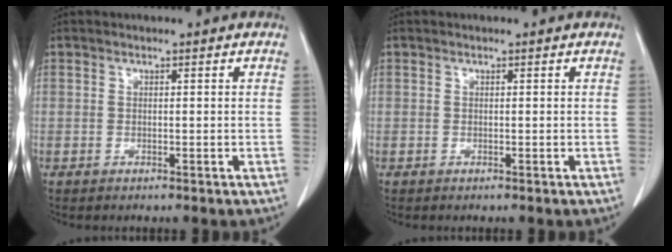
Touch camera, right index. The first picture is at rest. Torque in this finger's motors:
{"motor_torque": [-0.04, 0.02, -0.01, 0.00]}